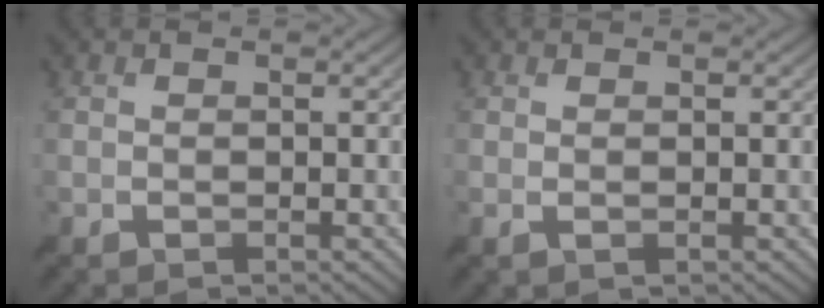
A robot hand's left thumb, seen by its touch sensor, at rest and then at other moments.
{"total": 0.8, "force": [0.2, 0.0, 0.8], "torque": [-0.018, 0.004, 0.001]}